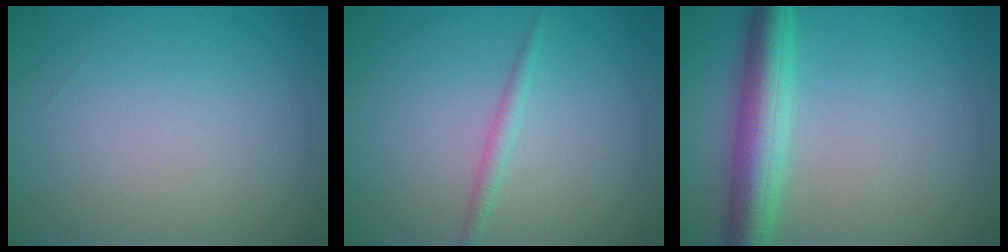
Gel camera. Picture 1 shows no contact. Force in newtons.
{"total": 1.2, "press": 1.2, "slide": 0.1}
{"total": 5.6, "press": 5.6, "slide": 0.2}